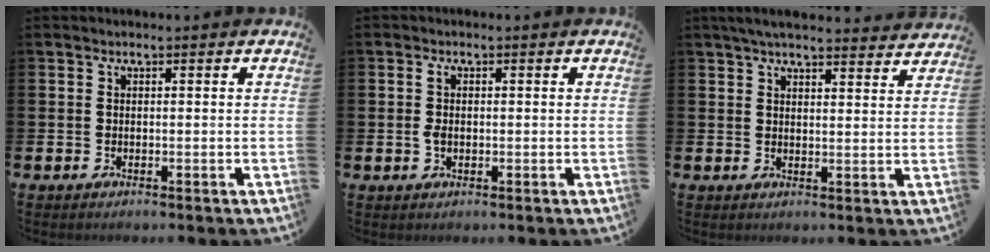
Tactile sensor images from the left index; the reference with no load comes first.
{"total": 2.1, "force": [0.1, 1.3, 1.6], "torque": [-0.031, 0.008, 0.000]}
{"total": 4.7, "force": [4.5, 0.5, 1.4], "torque": [-0.033, -0.017, 0.081]}